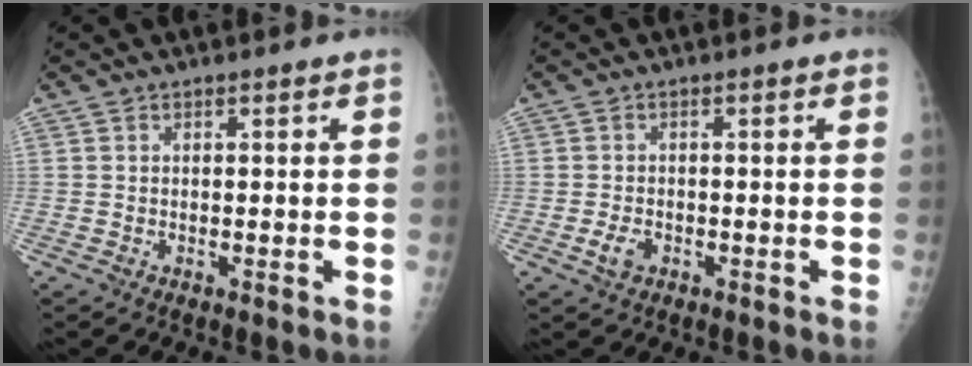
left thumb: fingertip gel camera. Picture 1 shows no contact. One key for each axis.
{"total": 2.6, "fx": -1.1, "fy": 1.7, "fz": 1.7, "tx": -0.032, "ty": 0.004, "tz": -0.018}